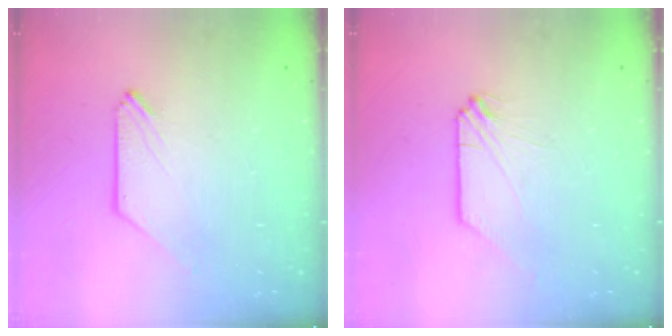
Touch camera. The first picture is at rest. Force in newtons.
{"total": 0.0}